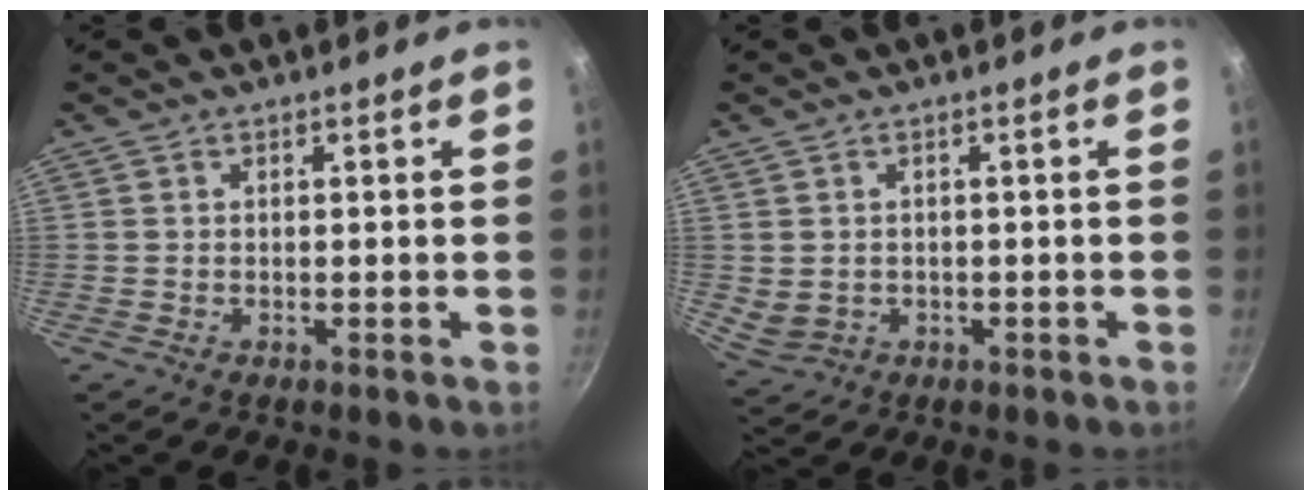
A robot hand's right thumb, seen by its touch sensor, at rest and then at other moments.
{"total": 3.5, "force": [-0.2, 3.0, 1.9], "torque": [-0.031, 0.003, 0.013]}